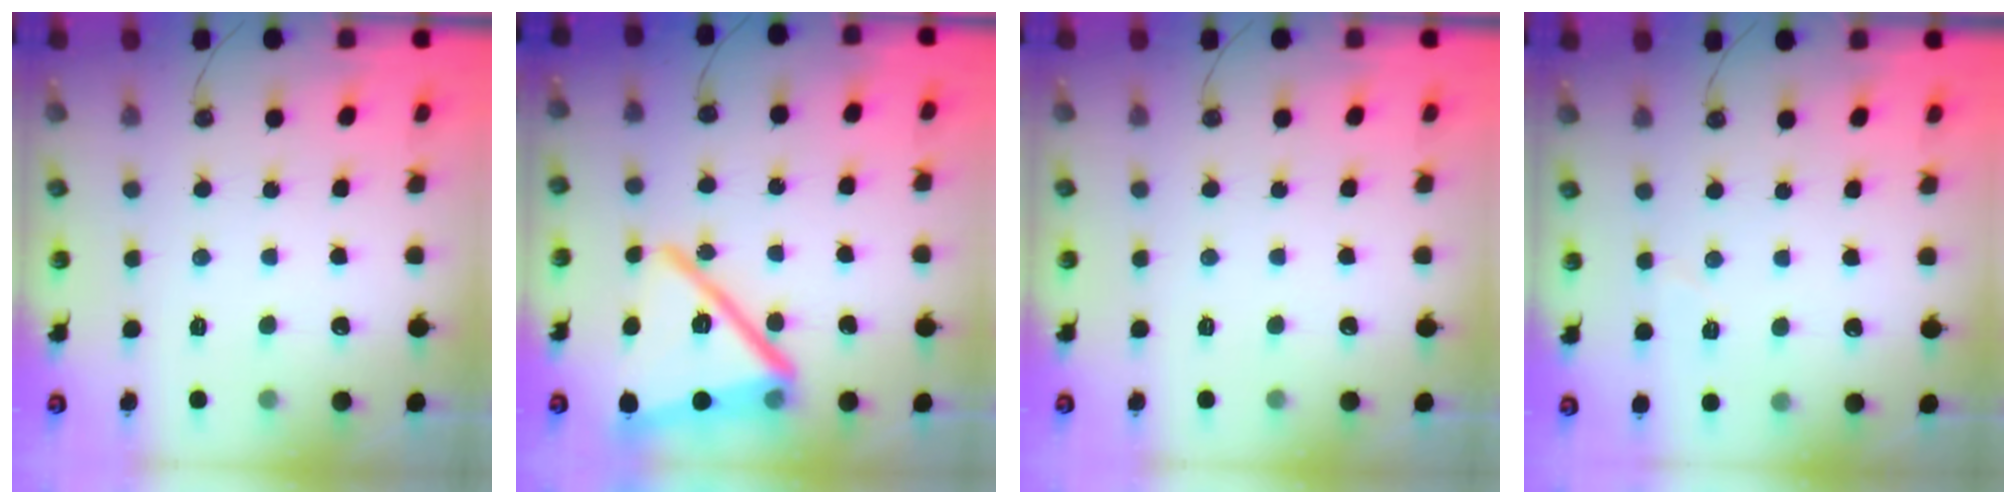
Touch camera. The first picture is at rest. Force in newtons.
{"total": 24.2, "press": 23.7, "slide": 4.9}
{"total": 0.0}
{"total": 4.1, "press": 3.6, "slide": 1.9}